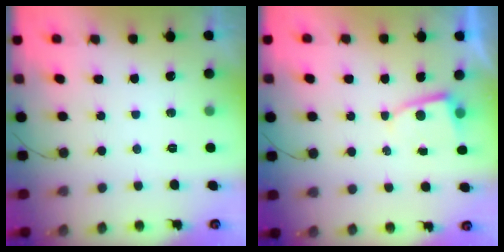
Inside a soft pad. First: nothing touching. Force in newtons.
{"total": 2.7, "press": 2.6, "slide": 0.3}